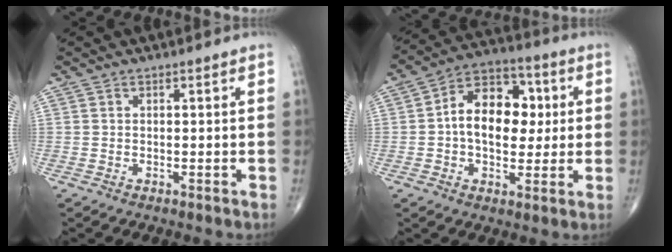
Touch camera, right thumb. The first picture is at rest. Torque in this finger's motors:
{"motor_torque": [-0.09, 0.59, 0.27, 0.10, 0.25]}